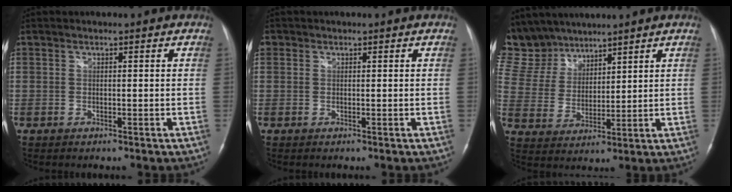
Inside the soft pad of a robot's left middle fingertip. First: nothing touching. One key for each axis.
{"total": 0.9, "fx": 0.3, "fy": 0.8, "fz": 0.2, "tx": 0.001, "ty": 0.007, "tz": 0.005}
{"total": 13.2, "fx": 11.4, "fy": 6.3, "fz": 2.3, "tx": -0.075, "ty": 0.028, "tz": 0.238}